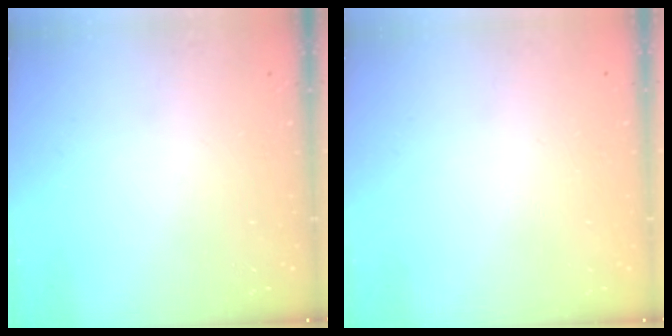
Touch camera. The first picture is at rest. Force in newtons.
{"total": 1.8, "press": 1.8, "slide": 0.1}